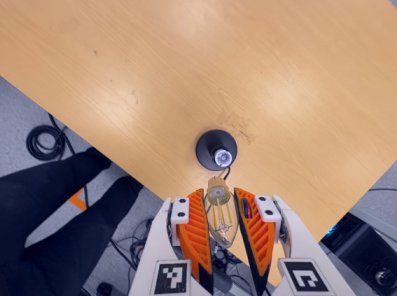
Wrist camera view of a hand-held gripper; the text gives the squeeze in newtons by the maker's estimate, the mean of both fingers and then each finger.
{"total": 10.3, "left": 9.2, "right": 11.3}